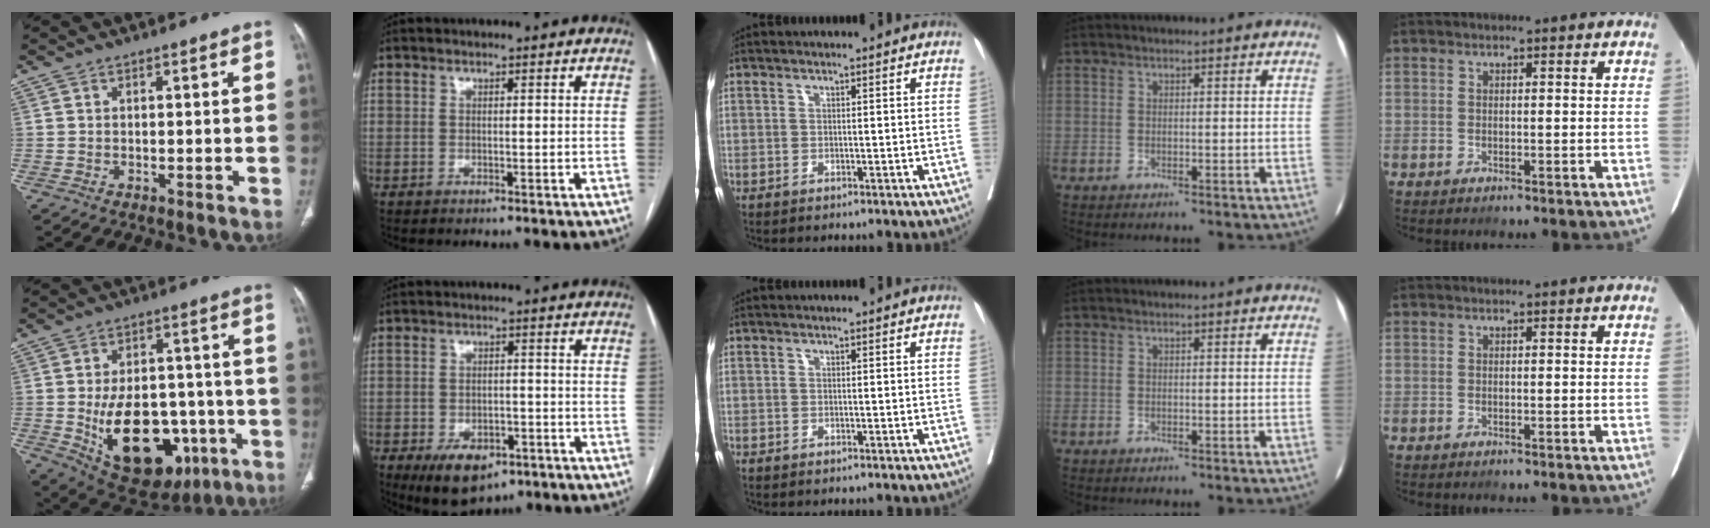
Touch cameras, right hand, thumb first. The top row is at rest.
{"thumb": {"total": 22.7, "force": [-6.2, 14.0, 16.8], "torque": [-0.239, 0.017, -0.062]}, "index": {"total": 8.9, "force": [-5.2, 4.9, 5.2], "torque": [-0.083, -0.004, -0.074]}}